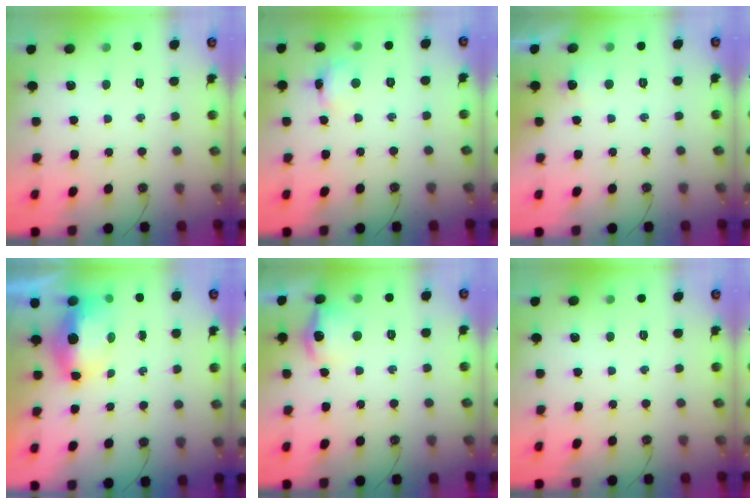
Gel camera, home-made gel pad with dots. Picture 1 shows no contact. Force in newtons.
{"total": 5.4, "press": 5.4, "slide": 0.4}
{"total": 3.0, "press": 2.8, "slide": 1.0}
{"total": 7.0, "press": 6.9, "slide": 1.3}
{"total": 11.1, "press": 11.0, "slide": 0.9}
{"total": 0.0}